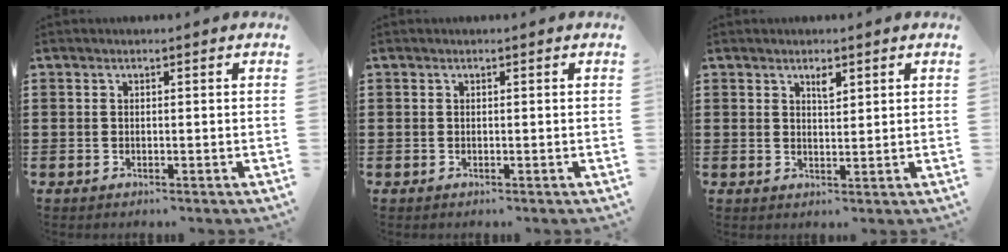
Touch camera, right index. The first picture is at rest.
{"total": 0.0}
{"total": 2.0, "force": [1.4, 0.7, 1.3], "torque": [-0.021, 0.000, 0.022]}